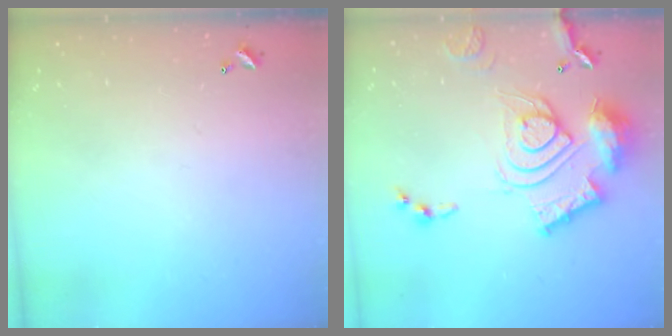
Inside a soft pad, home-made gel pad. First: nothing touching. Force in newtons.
{"total": 20.1, "press": 20.0, "slide": 1.9}